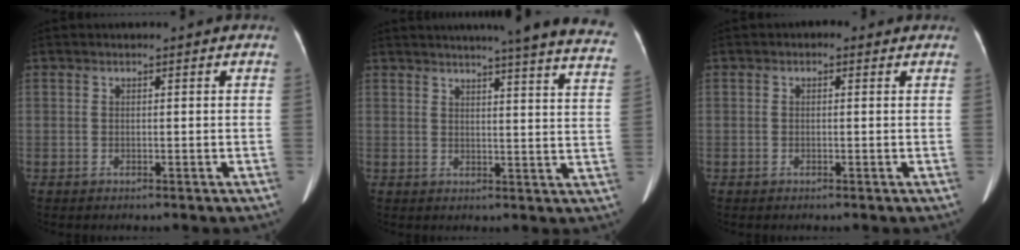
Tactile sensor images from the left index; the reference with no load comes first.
{"total": 23.8, "force": [21.3, 0.2, 10.6], "torque": [-0.145, -0.067, 0.235]}
{"total": 1.4, "force": [0.3, 1.2, 0.5], "torque": [-0.007, 0.014, -0.001]}